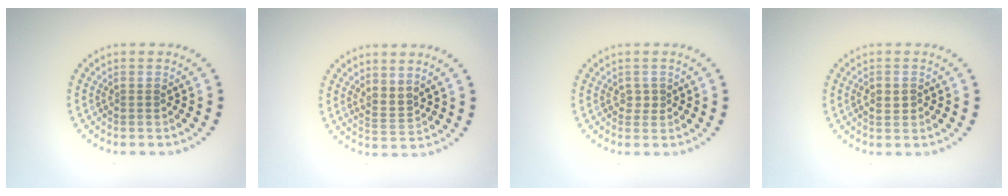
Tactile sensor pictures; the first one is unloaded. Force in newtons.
{"total": 2.0, "press": 1.5, "slide": 1.3}
{"total": 1.0, "press": 0.9, "slide": 0.3}
{"total": 1.6, "press": 1.5, "slide": 0.3}